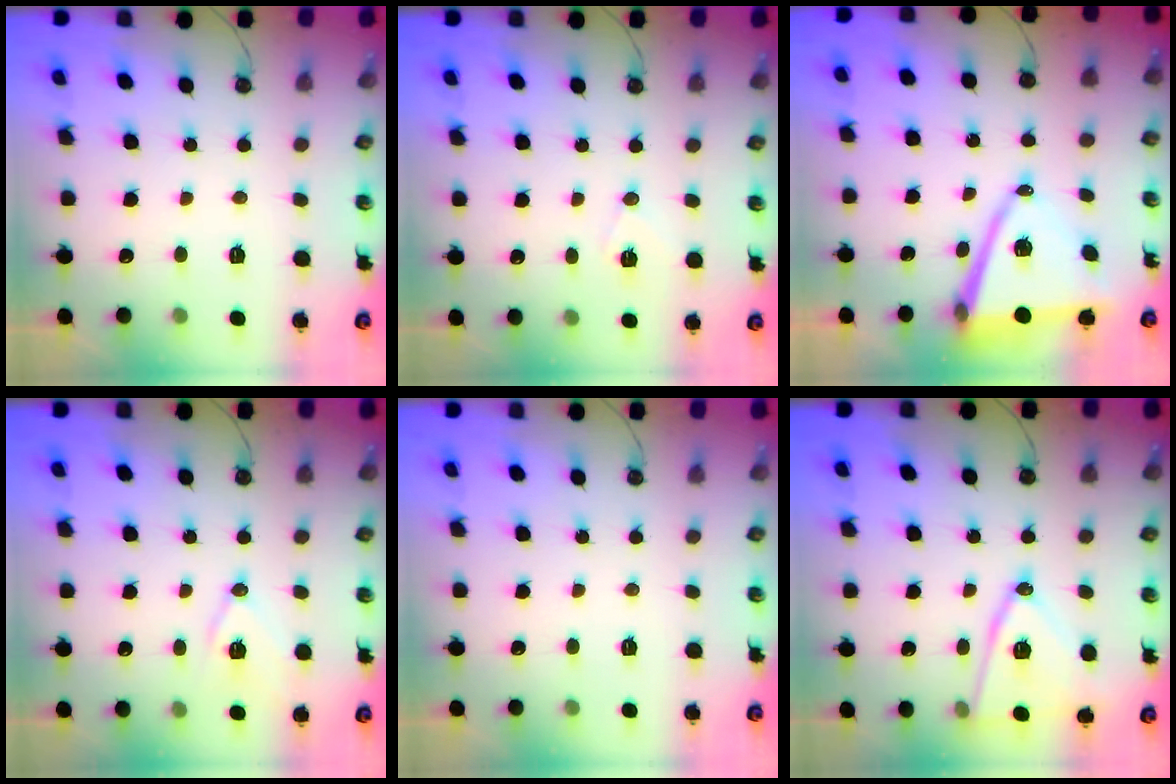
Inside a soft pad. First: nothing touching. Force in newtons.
{"total": 6.1, "press": 5.3, "slide": 2.9}
{"total": 12.0, "press": 11.3, "slide": 4.0}
{"total": 10.7, "press": 10.1, "slide": 3.3}
{"total": 0.0}
{"total": 14.1, "press": 13.6, "slide": 3.6}